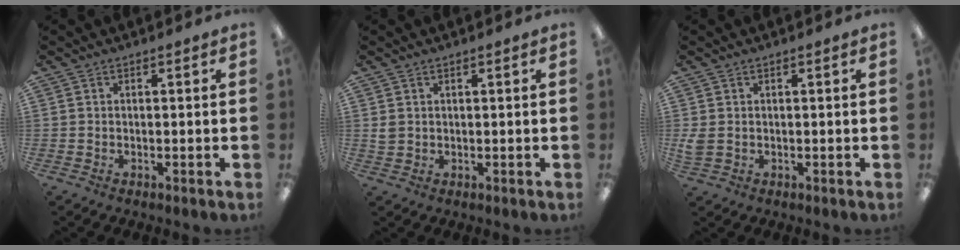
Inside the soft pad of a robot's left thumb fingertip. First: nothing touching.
{"total": 1.6, "force": [0.8, 1.2, 0.6], "torque": [-0.015, 0.002, 0.015]}
{"total": 2.2, "force": [0.2, 1.7, 1.4], "torque": [-0.027, 0.004, 0.004]}